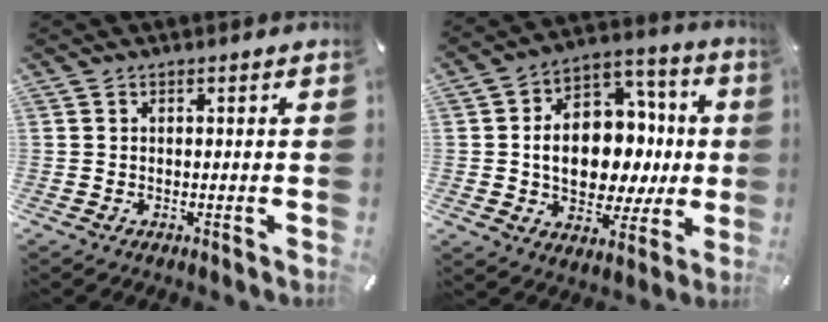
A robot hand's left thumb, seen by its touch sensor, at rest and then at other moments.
{"total": 16.2, "force": [-1.3, 12.5, 10.3], "torque": [-0.168, -0.001, -0.013]}